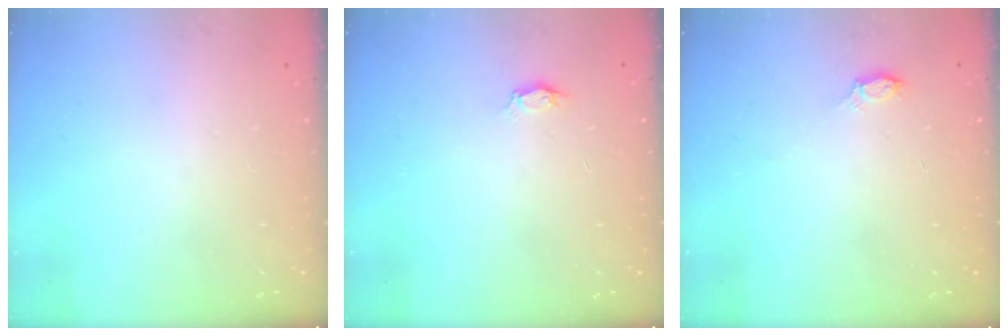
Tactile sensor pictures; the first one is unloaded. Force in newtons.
{"total": 3.0, "press": 2.9, "slide": 0.3}
{"total": 3.1, "press": 3.1, "slide": 0.4}